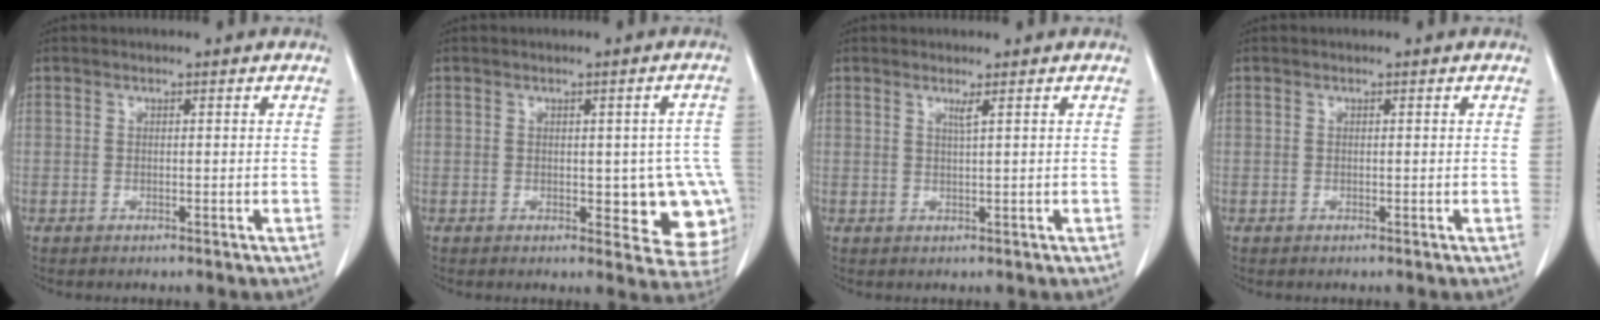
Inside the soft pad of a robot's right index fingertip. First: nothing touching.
{"total": 9.2, "force": [-1.3, 4.3, 8.1], "torque": [-0.071, 0.008, -0.009]}
{"total": 1.1, "force": [0.6, -0.4, 0.8], "torque": [-0.024, -0.008, 0.014]}
{"total": 0.0}